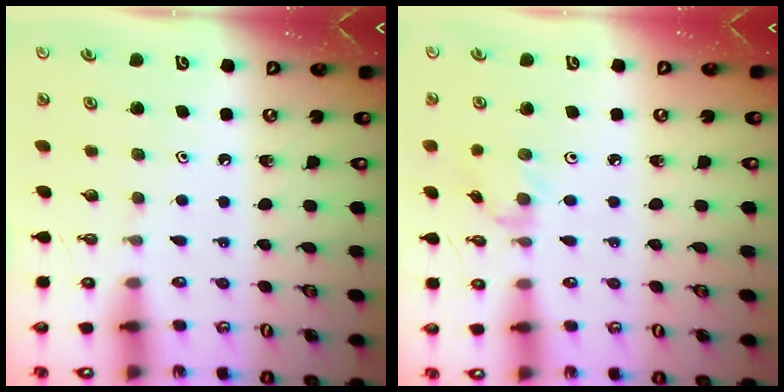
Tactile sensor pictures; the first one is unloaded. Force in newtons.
{"total": 2.4, "press": 2.4, "slide": 0.3}